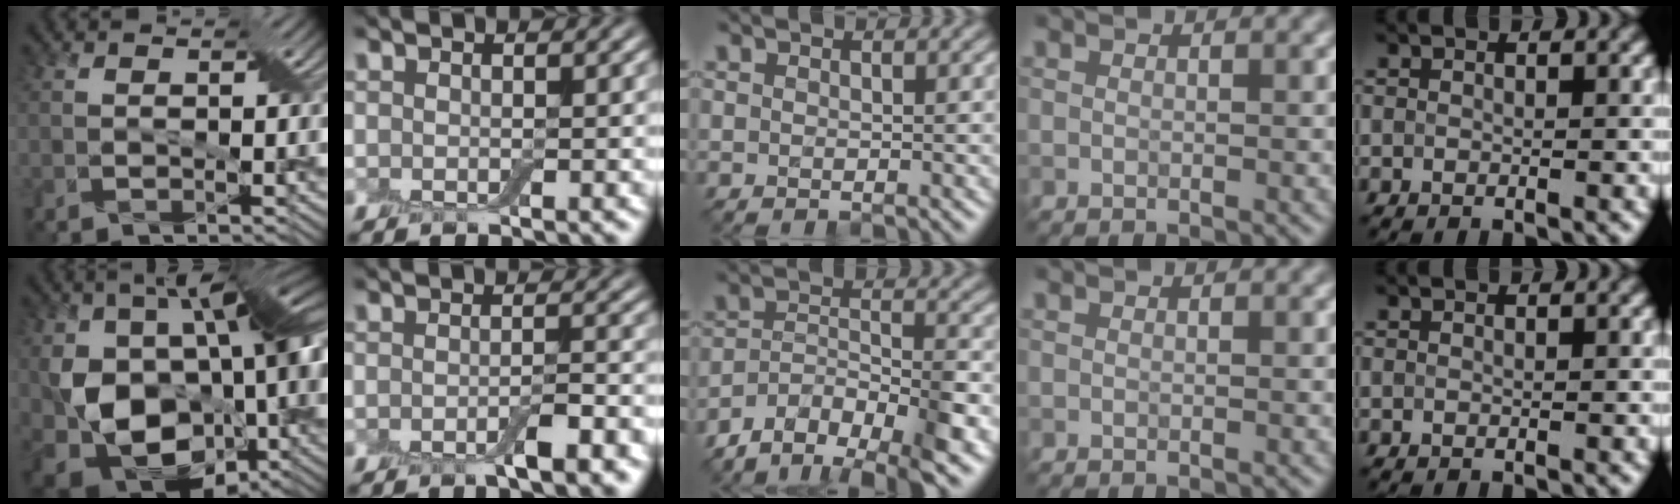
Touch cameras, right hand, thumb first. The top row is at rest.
{"thumb": {"total": 19.7, "force": [-0.7, 12.0, 15.6], "torque": [-0.276, -0.020, 0.007]}, "index": {"total": 2.8, "force": [-1.6, 0.5, 2.2], "torque": [-0.037, -0.004, -0.024]}, "middle": {"total": 8.0, "force": [-5.8, 3.0, 4.6], "torque": [-0.072, -0.003, -0.107]}}